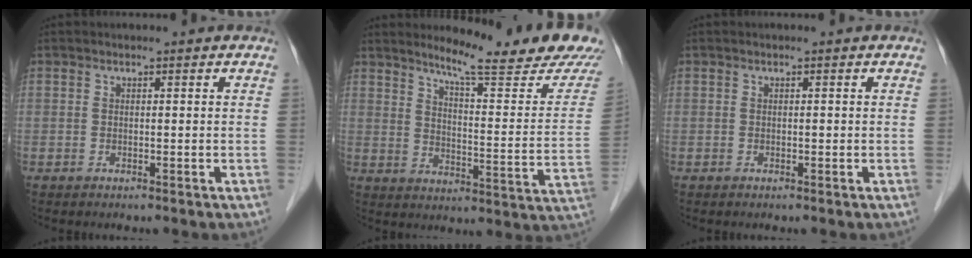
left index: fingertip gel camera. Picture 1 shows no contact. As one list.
[{"total": 19.0, "force": [16.5, 0.7, 9.4], "torque": [-0.128, -0.079, 0.206]}, {"total": 0.6, "force": [-0.5, 0.1, 0.3], "torque": [-0.004, -0.005, -0.011]}]